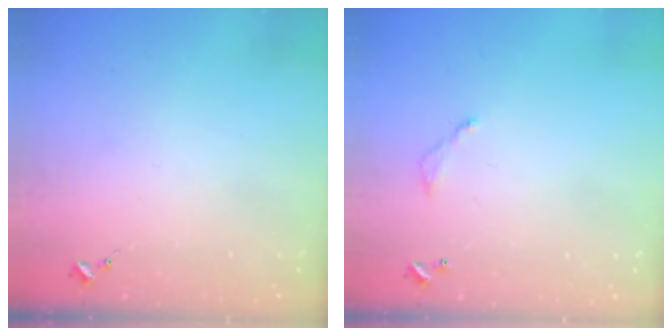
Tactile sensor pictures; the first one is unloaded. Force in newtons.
{"total": 3.8, "press": 3.8, "slide": 0.2}